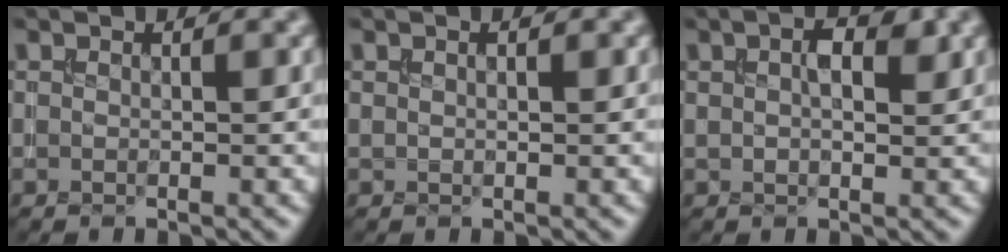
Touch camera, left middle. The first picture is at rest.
{"total": 0.6, "force": [0.3, 0.2, 0.5], "torque": [-0.009, 0.001, 0.005]}
{"total": 3.1, "force": [1.0, 1.5, 2.5], "torque": [-0.045, 0.004, 0.016]}